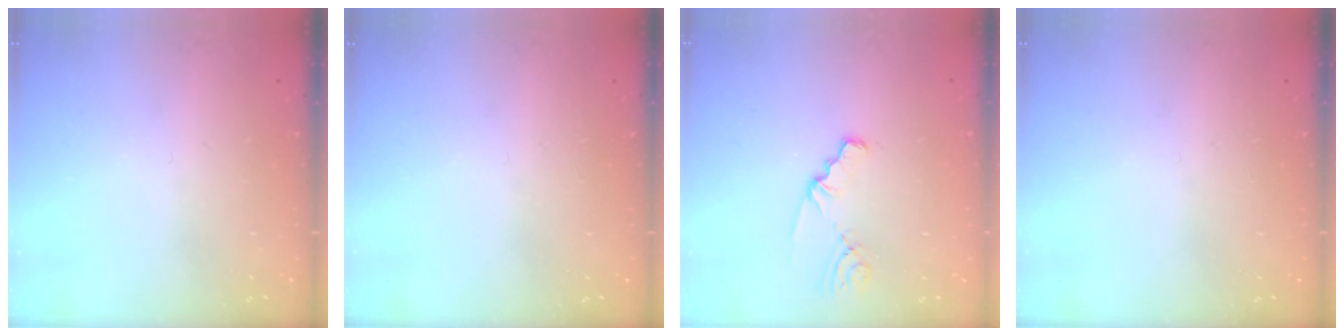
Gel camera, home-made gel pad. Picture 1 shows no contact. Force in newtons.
{"total": 0.0}
{"total": 1.8, "press": 1.8, "slide": 0.3}
{"total": 0.0}